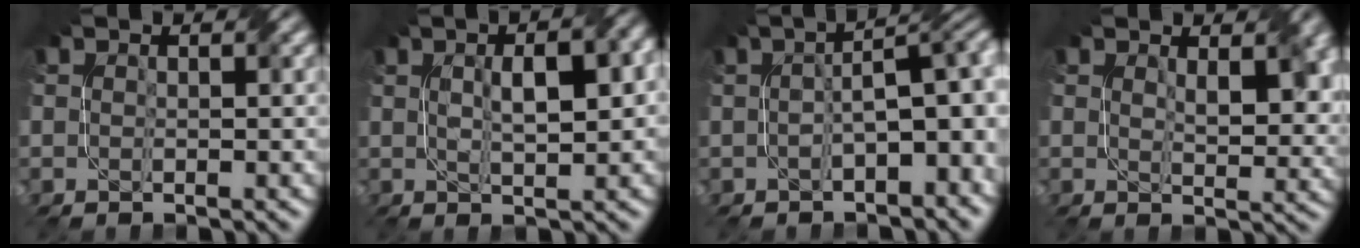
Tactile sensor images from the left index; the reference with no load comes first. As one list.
[{"total": 5.7, "force": [1.5, 1.9, 5.1], "torque": [-0.057, 0.024, 0.022]}, {"total": 6.7, "force": [-0.4, 2.6, 6.2], "torque": [-0.083, 0.013, -0.001]}, {"total": 3.9, "force": [1.8, 1.7, 3.1], "torque": [-0.043, -0.001, 0.040]}]